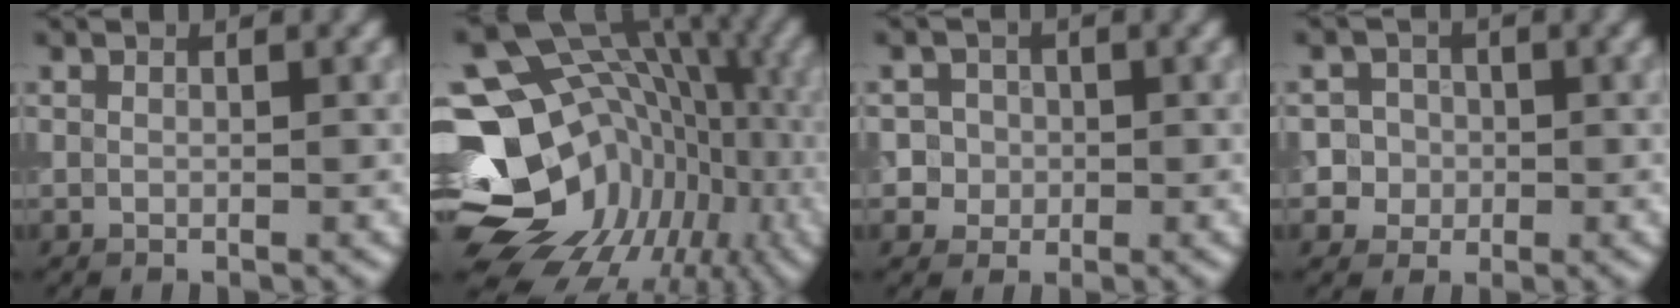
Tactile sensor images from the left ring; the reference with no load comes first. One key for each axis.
{"total": 20.1, "fx": -4.8, "fy": 15.9, "fz": 11.3, "tx": -0.167, "ty": -0.006, "tz": -0.063}
{"total": 3.3, "fx": 0.3, "fy": 3.2, "fz": 0.9, "tx": 0.007, "ty": 0.015, "tz": -0.002}
{"total": 4.2, "fx": 0.0, "fy": 4.1, "fz": 1.1, "tx": 0.012, "ty": 0.025, "tz": -0.013}